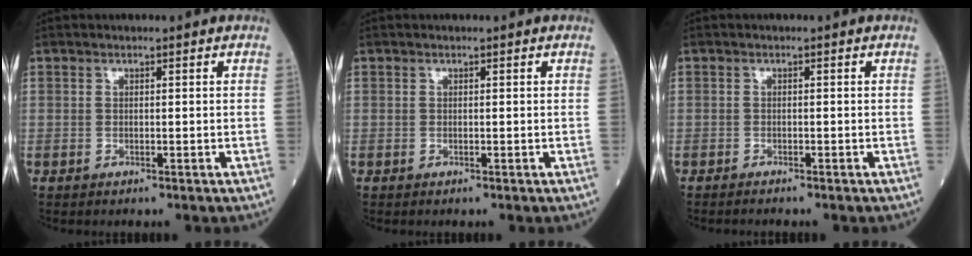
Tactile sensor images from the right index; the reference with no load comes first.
{"total": 0.0}
{"total": 0.7, "force": [-0.7, -0.1, 0.1], "torque": [-0.008, -0.002, -0.014]}